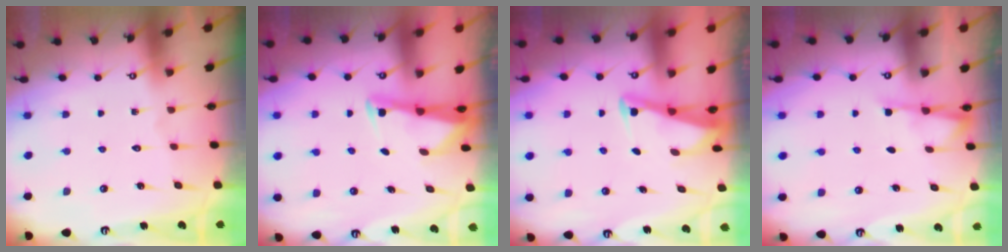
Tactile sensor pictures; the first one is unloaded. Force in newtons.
{"total": 2.7, "press": 2.7, "slide": 0.3}
{"total": 2.8, "press": 2.8, "slide": 0.3}
{"total": 2.9, "press": 2.9, "slide": 0.5}